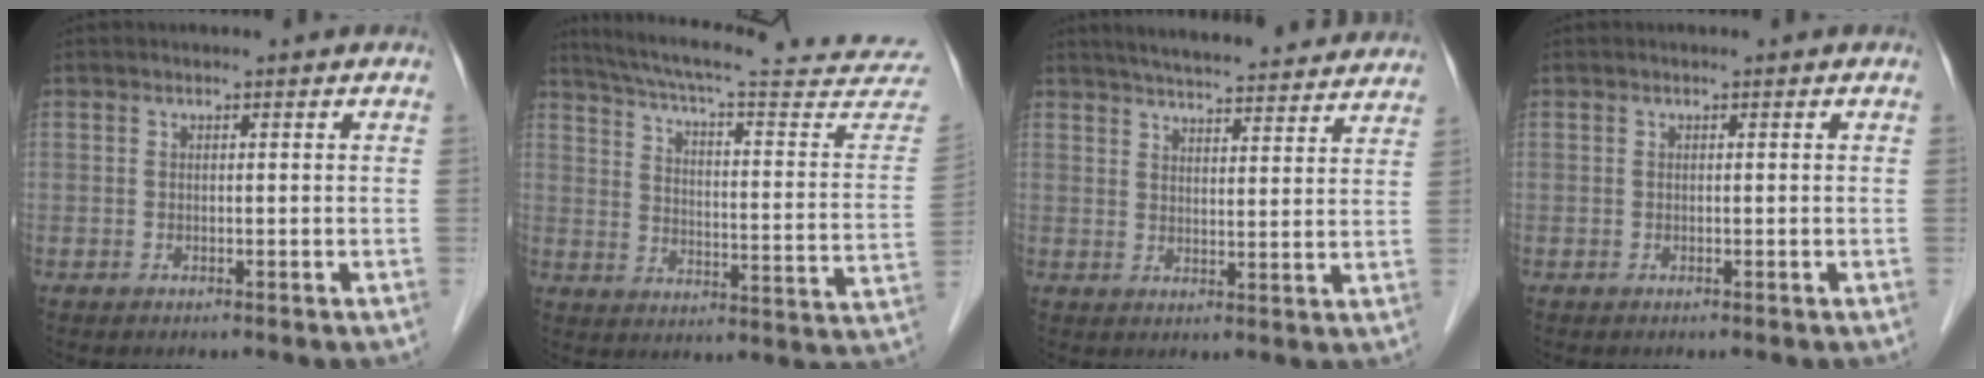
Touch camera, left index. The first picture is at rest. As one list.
[{"total": 29.2, "force": [27.1, 0.8, 10.9], "torque": [-0.168, -0.089, 0.339]}, {"total": 21.2, "force": [19.6, 2.6, 7.6], "torque": [-0.110, 0.008, 0.249]}, {"total": 0.0}]